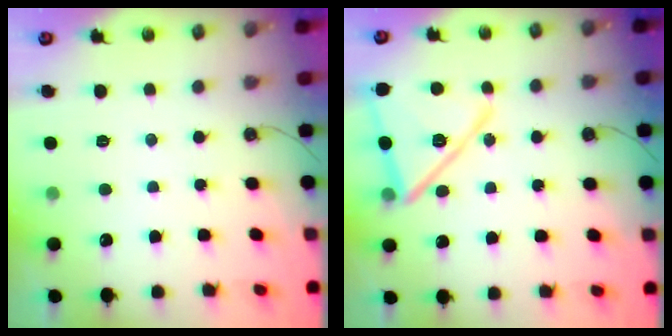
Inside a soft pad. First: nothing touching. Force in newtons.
{"total": 17.6, "press": 17.6, "slide": 1.1}